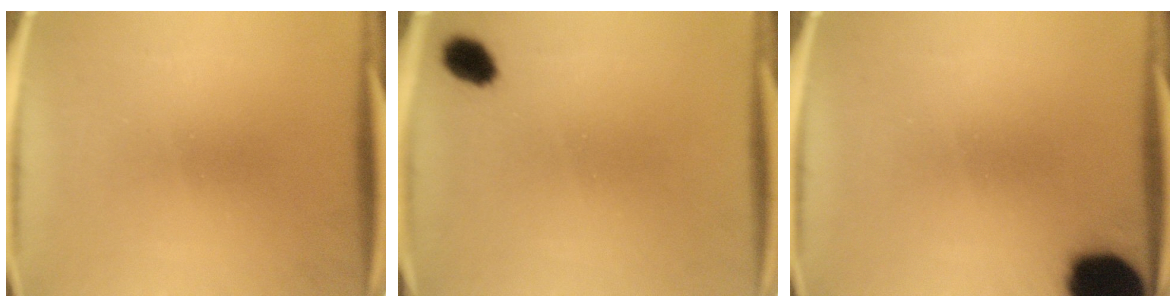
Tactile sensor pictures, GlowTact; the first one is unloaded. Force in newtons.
{"total": 4.3}
{"total": 17.5}